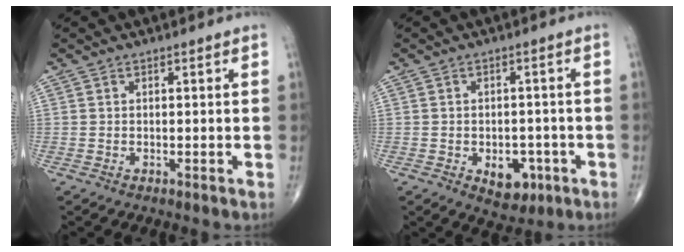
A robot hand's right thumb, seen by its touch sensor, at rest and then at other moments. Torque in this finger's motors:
{"motor_torque": [2.82, 2.18, 0.32, -0.46, 0.05]}